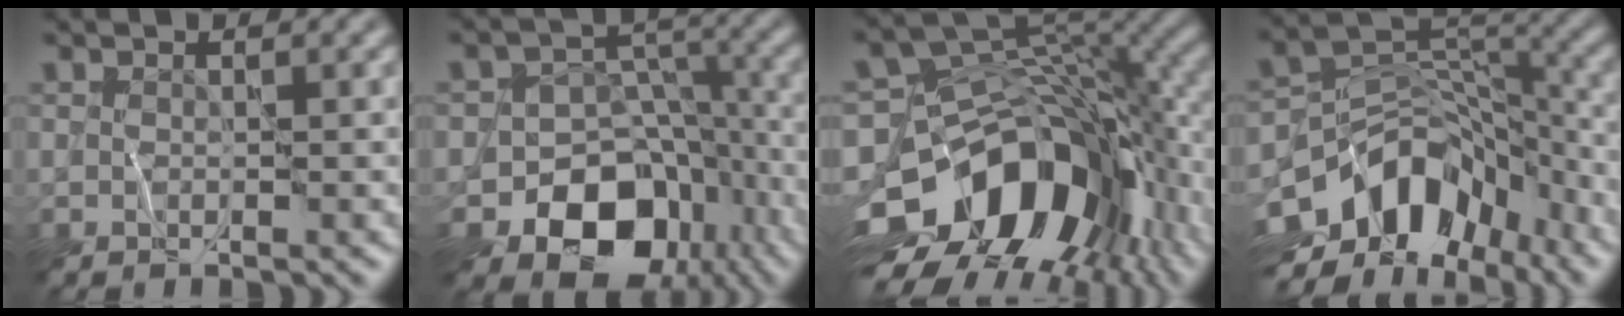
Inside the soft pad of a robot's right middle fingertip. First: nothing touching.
{"total": 12.5, "force": [-6.3, 9.6, 5.1], "torque": [-0.071, 0.002, -0.113]}
{"total": 15.8, "force": [-5.5, 10.5, 10.4], "torque": [-0.179, -0.007, -0.094]}
{"total": 11.4, "force": [-5.4, 7.4, 6.7], "torque": [-0.106, 0.006, -0.100]}